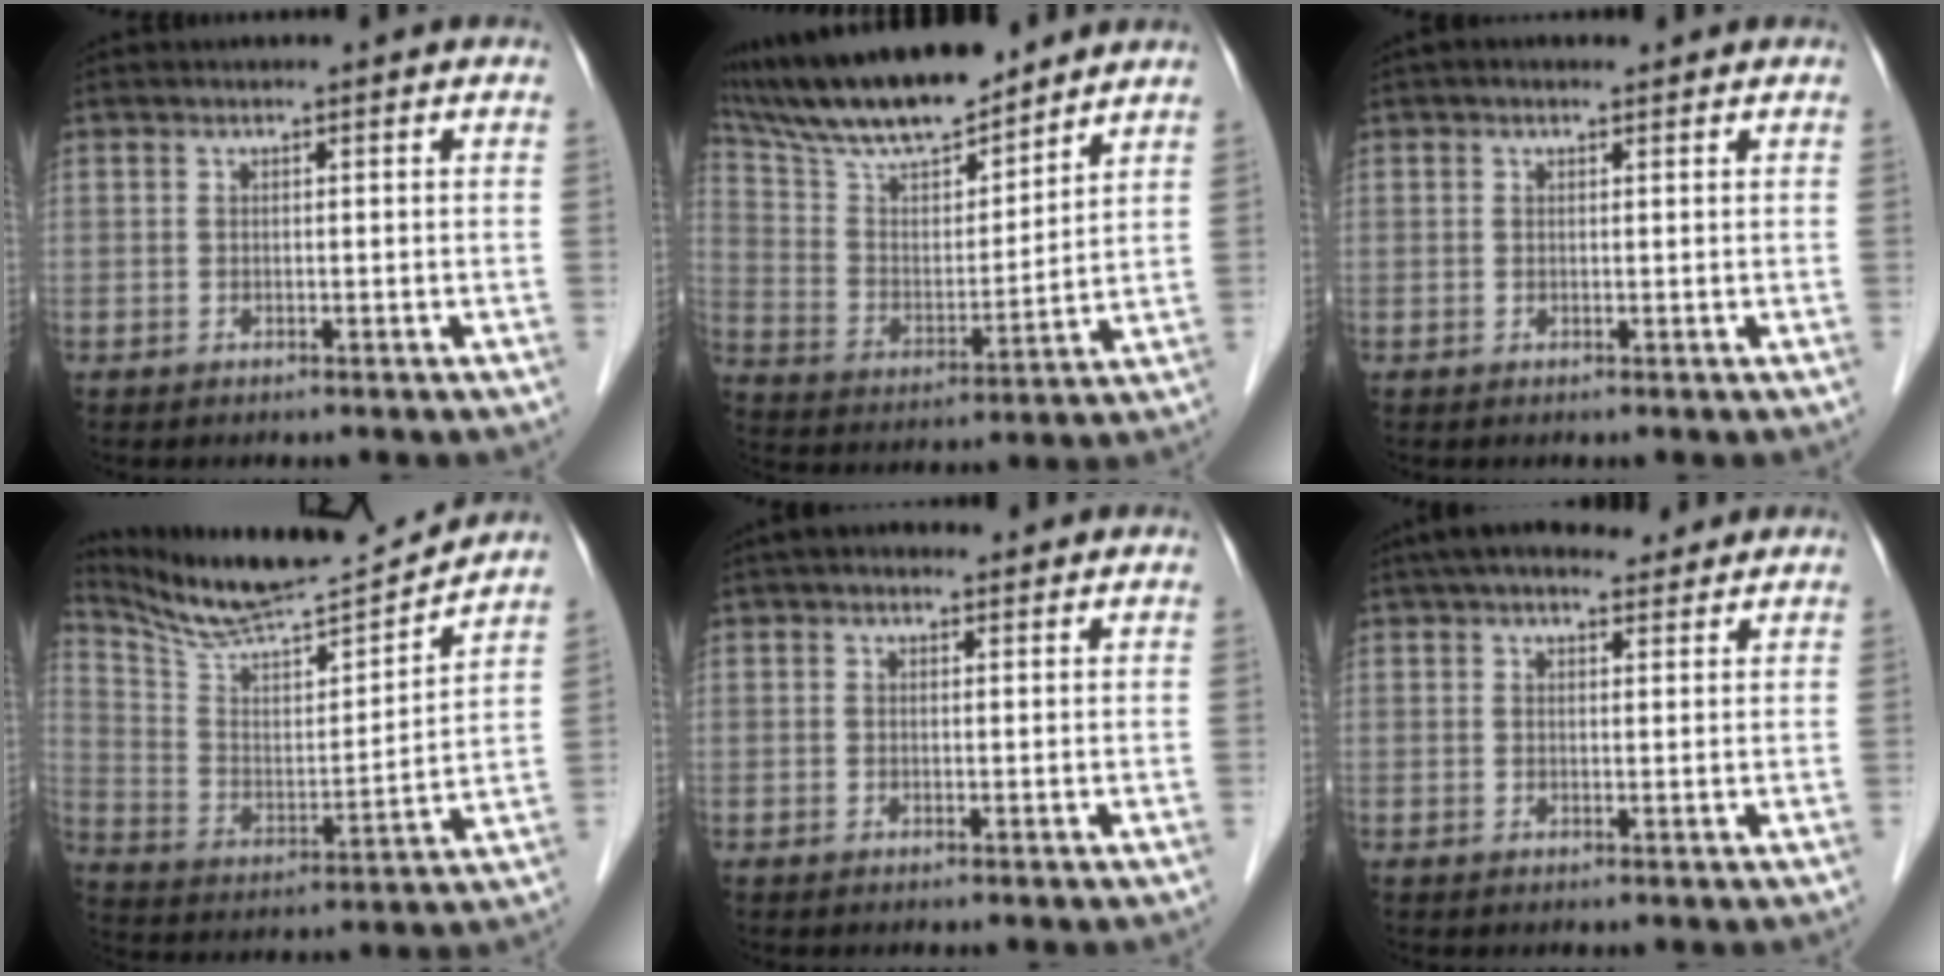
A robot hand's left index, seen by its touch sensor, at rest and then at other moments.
{"total": 16.1, "force": [14.0, 2.9, 7.4], "torque": [-0.141, 0.005, 0.262]}
{"total": 0.6, "force": [0.0, 0.4, 0.5], "torque": [-0.014, 0.003, -0.001]}
{"total": 15.9, "force": [15.2, 0.0, 4.5], "torque": [-0.095, -0.017, 0.263]}
{"total": 2.2, "force": [1.4, 1.3, 1.2], "torque": [-0.022, 0.016, 0.017]}
{"total": 7.5, "force": [6.0, 2.4, 3.8], "torque": [-0.059, 0.026, 0.093]}